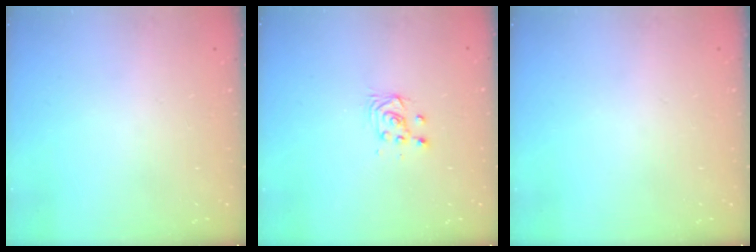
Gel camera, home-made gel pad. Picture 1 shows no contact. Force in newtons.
{"total": 4.1, "press": 4.0, "slide": 0.7}
{"total": 0.0}